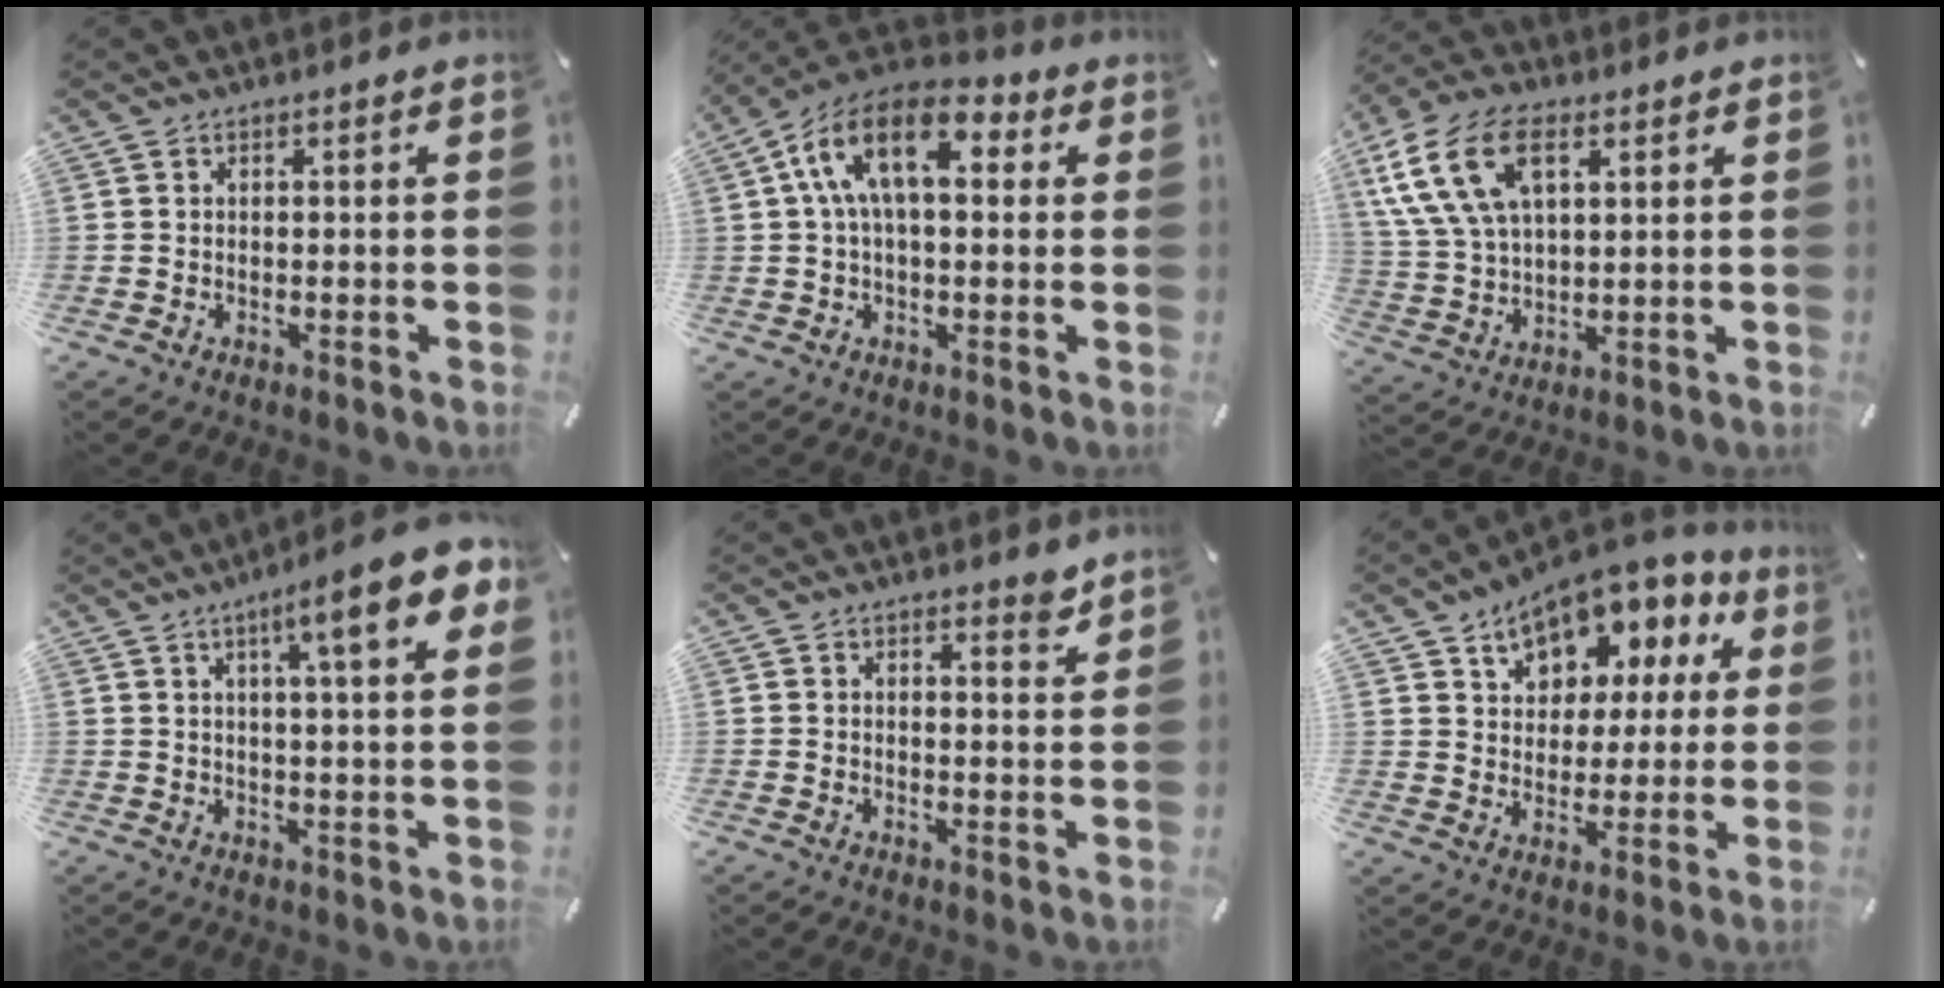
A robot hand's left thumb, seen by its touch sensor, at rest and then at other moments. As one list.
[{"total": 14.5, "force": [4.4, 7.8, 11.5], "torque": [-0.214, -0.001, 0.076]}, {"total": 15.5, "force": [6.1, 9.3, 10.7], "torque": [-0.262, -0.003, 0.107]}, {"total": 13.2, "force": [6.0, 2.2, 11.5], "torque": [-0.168, -0.023, 0.089]}, {"total": 3.1, "force": [2.7, 1.0, 1.2], "torque": [-0.005, -0.021, 0.043]}, {"total": 11.8, "force": [7.7, 8.0, 4.1], "torque": [-0.064, -0.060, 0.140]}]